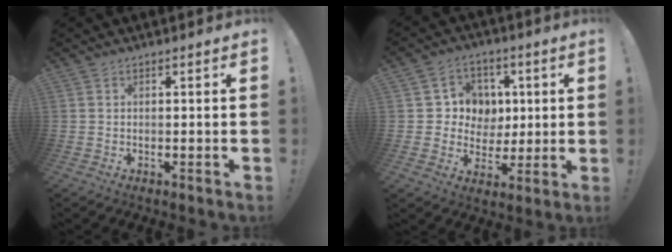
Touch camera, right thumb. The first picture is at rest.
{"total": 9.1, "force": [1.2, 9.0, 1.3], "torque": [-0.016, -0.006, 0.033]}